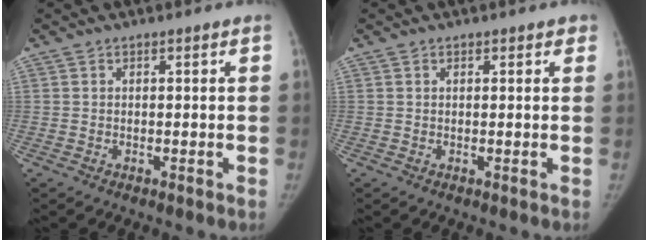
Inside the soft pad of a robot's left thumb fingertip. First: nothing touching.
{"total": 1.0, "force": [0.6, 0.7, 0.4], "torque": [0.010, -0.001, 0.003]}